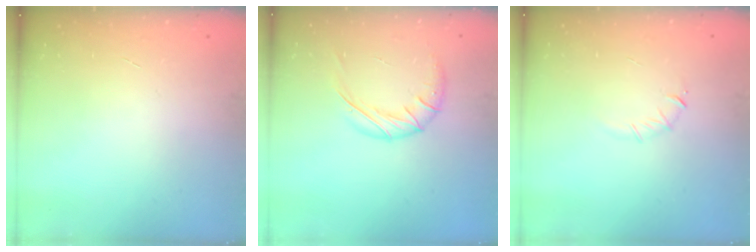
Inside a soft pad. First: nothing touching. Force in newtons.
{"total": 9.7, "press": 9.7, "slide": 0.8}
{"total": 3.8, "press": 3.6, "slide": 1.1}